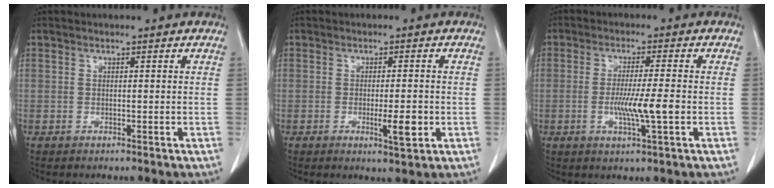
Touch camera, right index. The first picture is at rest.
{"total": 4.1, "force": [-1.1, 0.6, 3.9], "torque": [-0.058, -0.004, -0.014]}
{"total": 6.3, "force": [-1.4, -0.2, 6.2], "torque": [-0.110, -0.011, -0.025]}